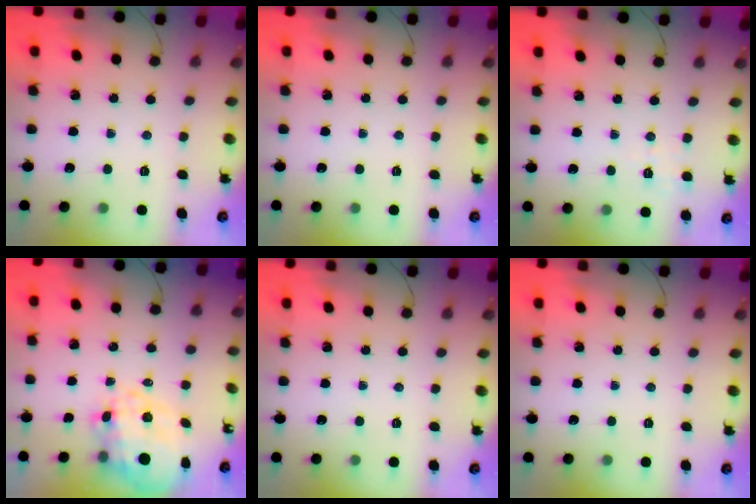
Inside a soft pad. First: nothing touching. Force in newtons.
{"total": 0.0}
{"total": 2.7, "press": 2.0, "slide": 1.8}
{"total": 13.6, "press": 13.3, "slide": 2.9}
{"total": 0.0}
{"total": 0.0}